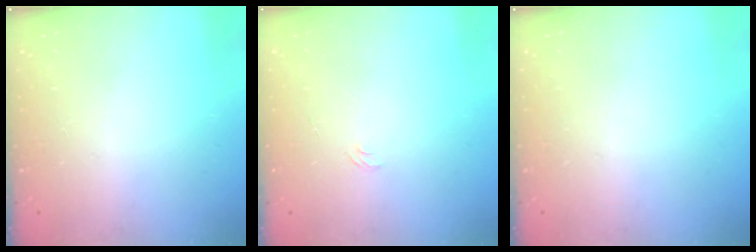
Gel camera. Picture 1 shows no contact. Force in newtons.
{"total": 4.2, "press": 4.2, "slide": 0.4}
{"total": 0.0}